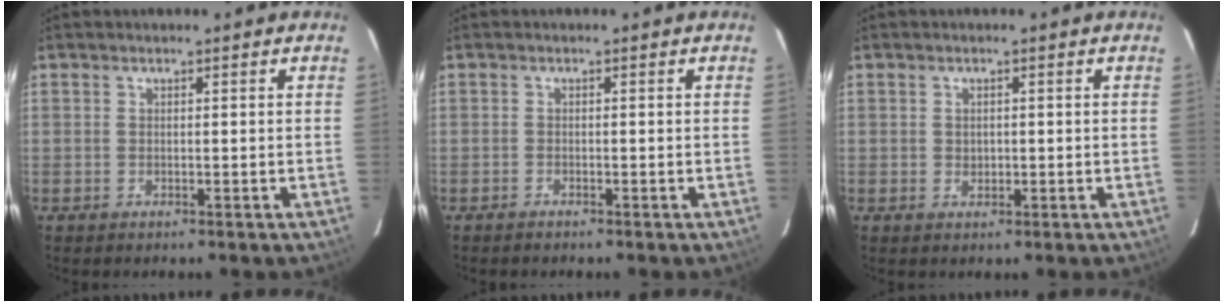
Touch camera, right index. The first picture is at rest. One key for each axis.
{"total": 0.9, "fx": -0.9, "fy": 0.2, "fz": 0.2, "tx": -0.011, "ty": 0.000, "tz": -0.017}
{"total": 1.4, "fx": 0.1, "fy": 1.3, "fz": 0.5, "tx": -0.005, "ty": 0.003, "tz": 0.001}